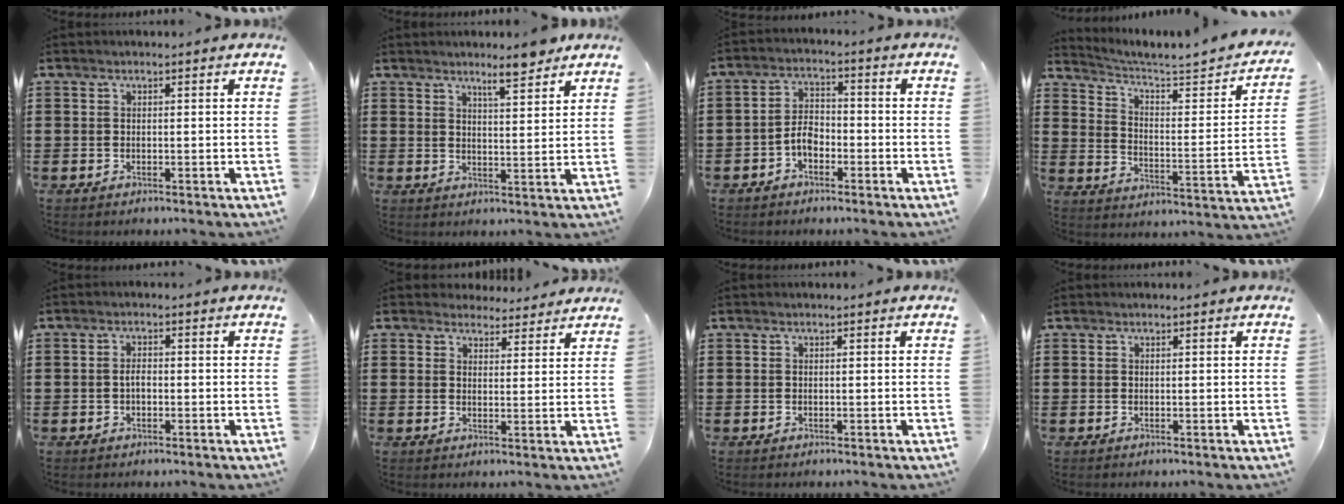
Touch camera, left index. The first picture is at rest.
{"total": 5.5, "force": [4.7, 0.8, 2.8], "torque": [-0.051, -0.017, 0.080]}
{"total": 3.8, "force": [-2.0, 2.1, 2.4], "torque": [-0.060, 0.004, -0.044]}
{"total": 3.1, "force": [2.4, 0.4, 1.9], "torque": [-0.055, -0.027, 0.026]}
{"total": 2.0, "force": [-0.3, 0.9, 1.7], "torque": [-0.034, 0.004, -0.006]}
{"total": 3.7, "force": [3.5, 1.2, 0.3], "torque": [-0.011, -0.011, 0.066]}
{"total": 0.0}
{"total": 0.0}